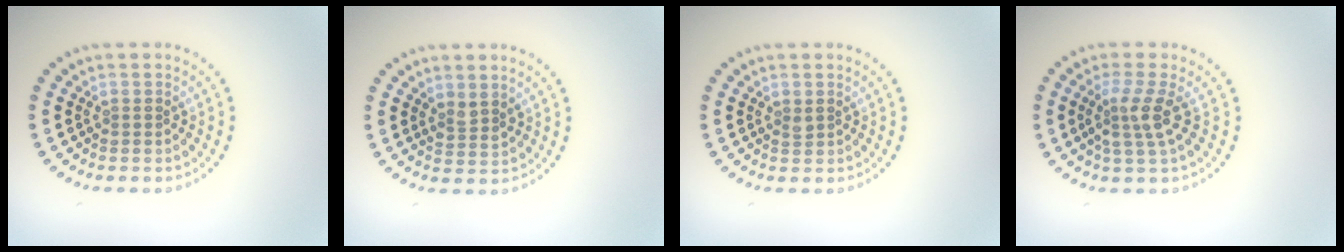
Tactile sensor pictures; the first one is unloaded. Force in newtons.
{"total": 1.4, "press": 1.1, "slide": 0.8}
{"total": 0.6, "press": 0.6, "slide": 0.3}
{"total": 2.8, "press": 2.2, "slide": 1.7}